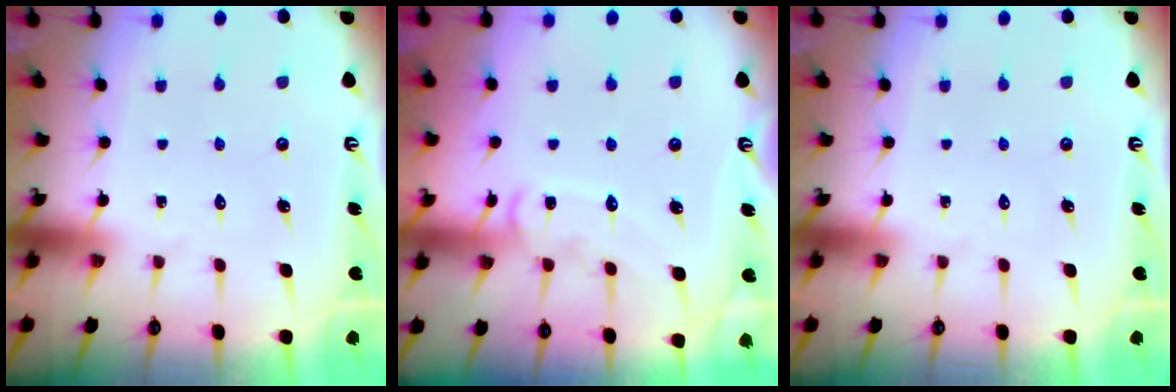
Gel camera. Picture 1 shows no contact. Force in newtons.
{"total": 10.5, "press": 10.5, "slide": 0.7}
{"total": 0.0}